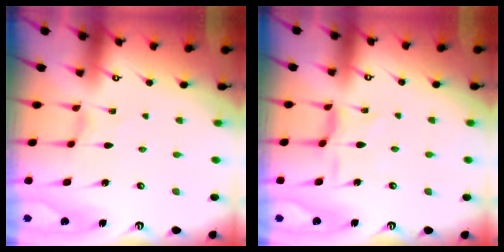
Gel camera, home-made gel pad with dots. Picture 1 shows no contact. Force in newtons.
{"total": 2.4, "press": 2.4, "slide": 0.6}